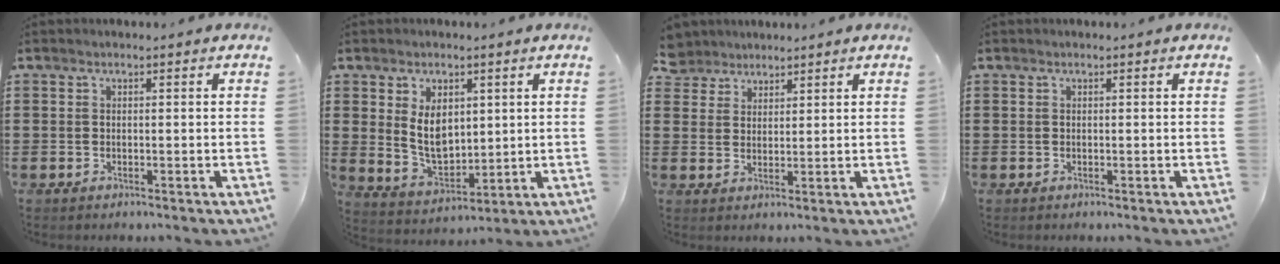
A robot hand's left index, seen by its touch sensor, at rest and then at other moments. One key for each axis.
{"total": 6.7, "fx": 2.2, "fy": 4.4, "fz": 4.5, "tx": -0.080, "ty": 0.001, "tz": 0.039}
{"total": 3.8, "fx": 3.2, "fy": 2.0, "fz": -0.1, "tx": -0.016, "ty": 0.001, "tz": 0.062}
{"total": 0.0}